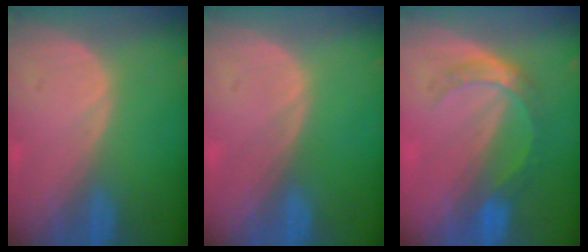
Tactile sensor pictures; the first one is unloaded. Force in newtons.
{"total": 0.0}
{"total": 5.4, "press": 4.8, "slide": 2.4}